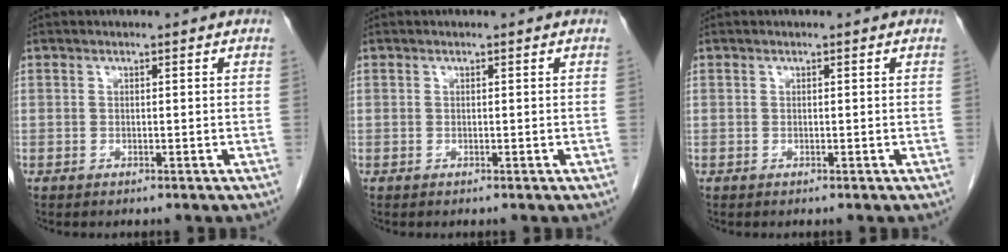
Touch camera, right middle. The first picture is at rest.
{"total": 0.0}
{"total": 0.0}